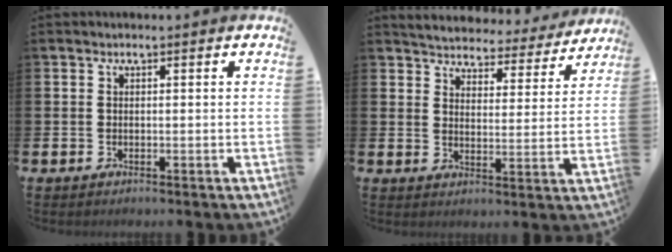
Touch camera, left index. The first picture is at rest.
{"total": 4.6, "force": [4.5, 0.9, 0.1], "torque": [-0.023, -0.038, 0.075]}